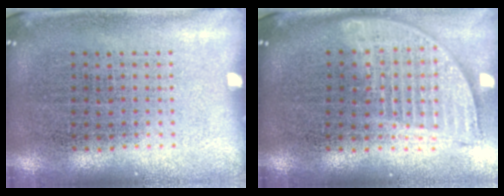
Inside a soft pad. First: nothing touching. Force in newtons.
{"total": 1.8, "press": 1.5, "slide": 1.0}